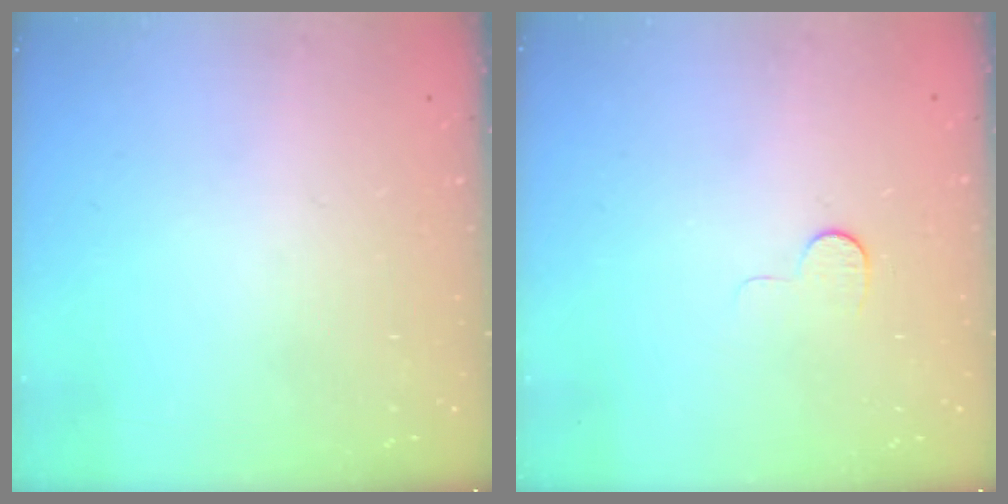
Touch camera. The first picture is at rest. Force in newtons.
{"total": 5.0, "press": 5.0, "slide": 0.5}